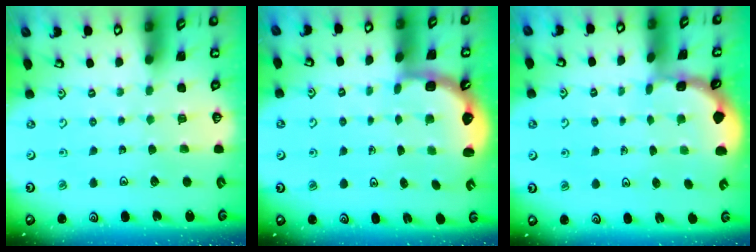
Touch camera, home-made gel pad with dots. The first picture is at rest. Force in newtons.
{"total": 2.5, "press": 2.2, "slide": 1.3}
{"total": 1.6, "press": 1.6, "slide": 0.2}